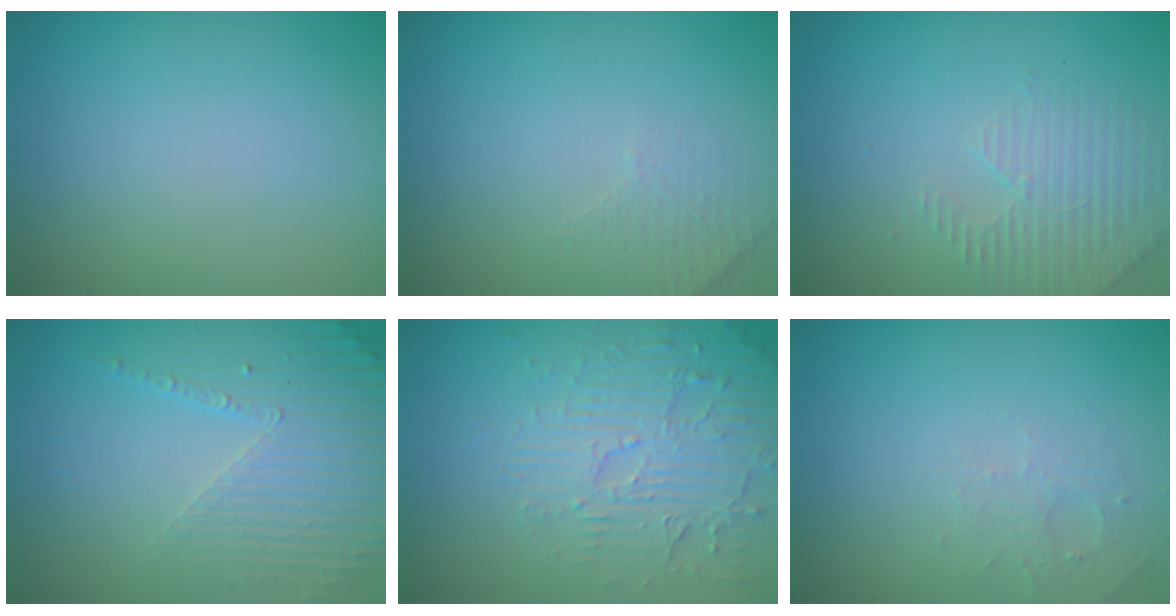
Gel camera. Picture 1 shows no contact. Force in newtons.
{"total": 1.6, "press": 1.5, "slide": 0.4}
{"total": 2.8, "press": 2.7, "slide": 0.8}
{"total": 5.2, "press": 3.1, "slide": 4.1}
{"total": 4.8, "press": 3.3, "slide": 3.4}
{"total": 1.6, "press": 1.5, "slide": 0.4}